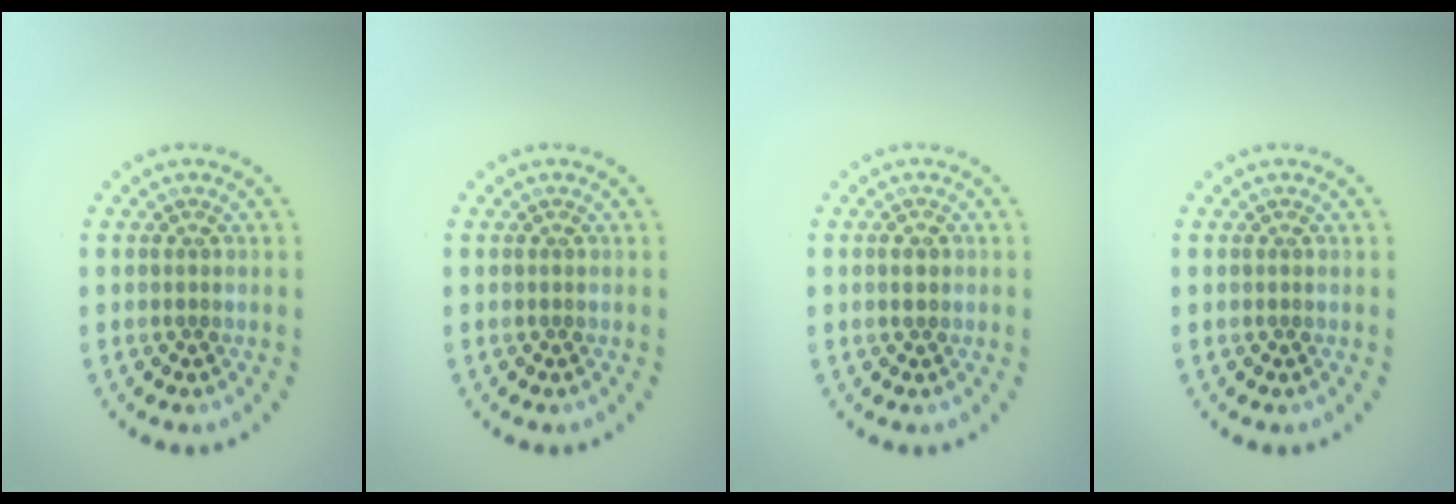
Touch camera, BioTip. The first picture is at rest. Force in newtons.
{"total": 0.0}
{"total": 1.2, "press": 1.2, "slide": 0.0}
{"total": 0.0}